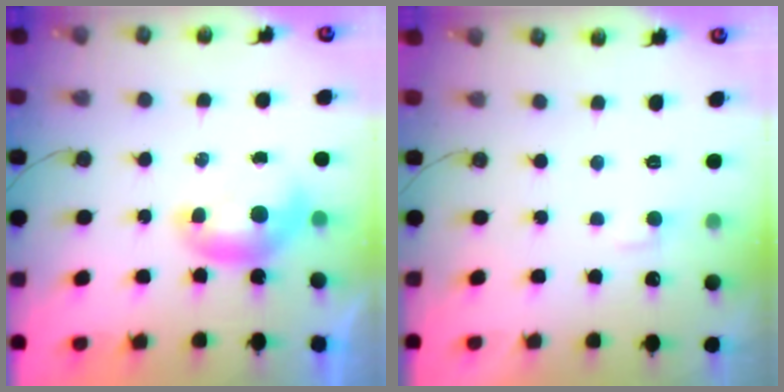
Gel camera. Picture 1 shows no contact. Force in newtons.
{"total": 2.8, "press": 2.7, "slide": 0.4}